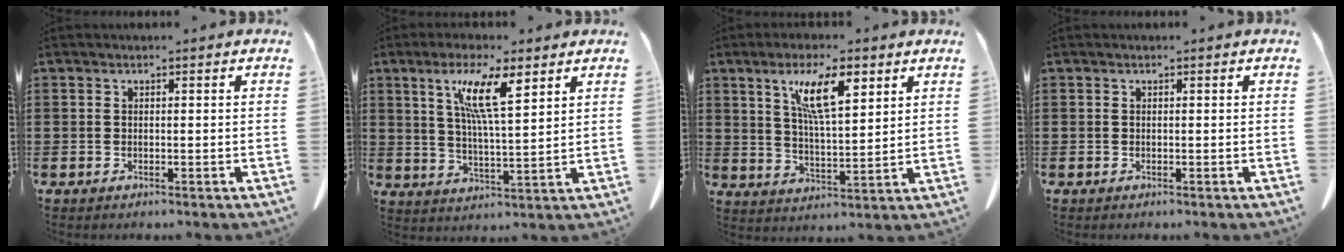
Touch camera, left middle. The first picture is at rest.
{"total": 9.0, "force": [5.3, 1.4, 7.2], "torque": [-0.145, -0.011, 0.088]}
{"total": 9.6, "force": [5.3, 2.7, 7.5], "torque": [-0.149, -0.002, 0.091]}
{"total": 0.0}